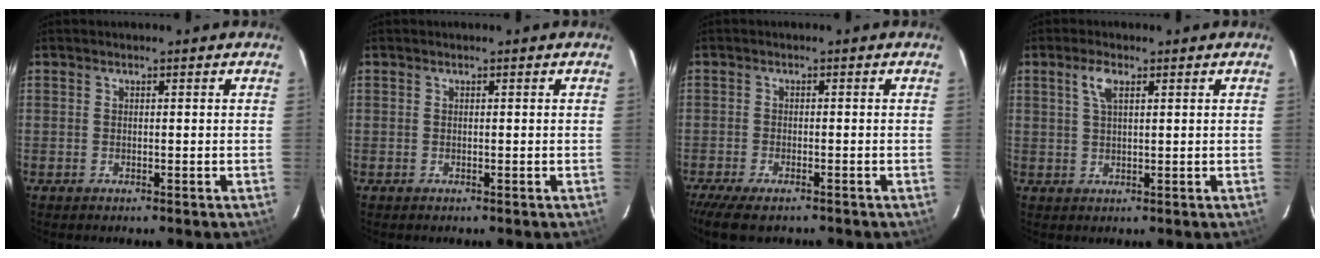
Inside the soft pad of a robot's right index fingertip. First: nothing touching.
{"total": 0.0}
{"total": 7.8, "force": [-6.3, 2.0, 4.1], "torque": [-0.103, -0.032, -0.111]}
{"total": 3.3, "force": [1.5, 1.2, 2.7], "torque": [-0.053, 0.006, 0.030]}